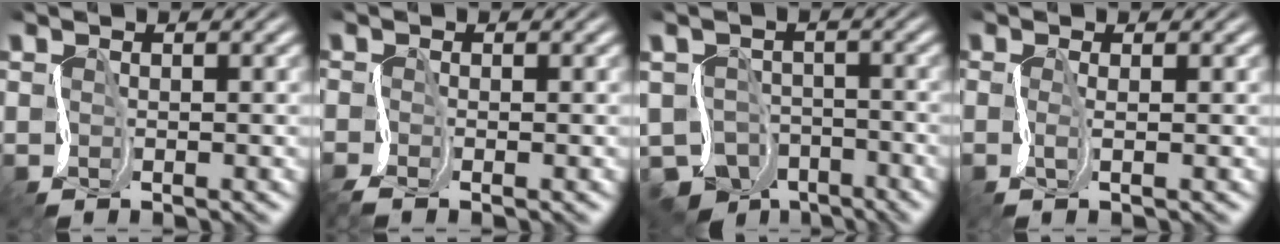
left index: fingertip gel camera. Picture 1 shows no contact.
{"total": 1.4, "force": [-1.2, -0.1, 0.7], "torque": [-0.021, -0.004, -0.034]}
{"total": 6.2, "force": [-4.4, 3.5, 2.5], "torque": [-0.042, -0.014, -0.085]}
{"total": 1.0, "force": [-0.2, 0.0, 1.0], "torque": [-0.026, 0.003, -0.010]}